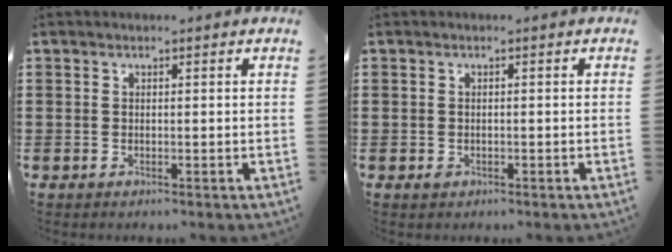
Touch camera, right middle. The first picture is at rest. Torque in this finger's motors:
{"motor_torque": [0.32, -0.40, 0.00, 0.01]}